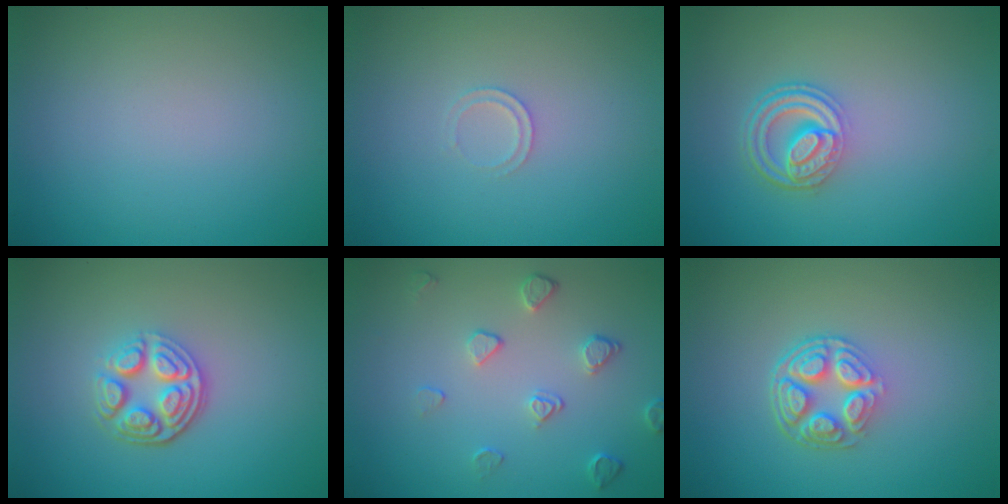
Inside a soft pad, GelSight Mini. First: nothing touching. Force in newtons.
{"total": 0.9, "press": 0.9, "slide": 0.1}
{"total": 4.3, "press": 3.3, "slide": 2.8}
{"total": 4.1, "press": 3.2, "slide": 2.5}
{"total": 2.1, "press": 1.4, "slide": 1.5}
{"total": 4.7, "press": 3.3, "slide": 3.3}